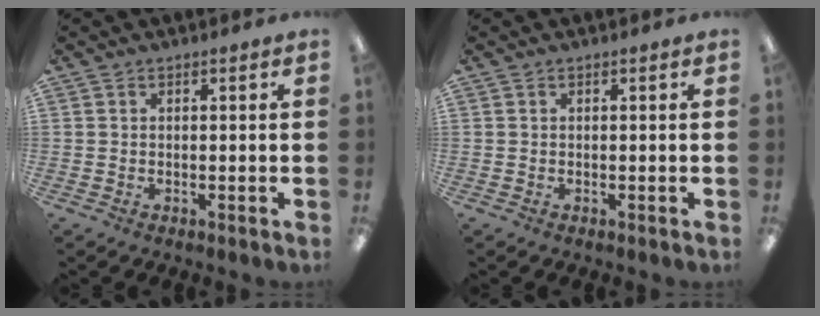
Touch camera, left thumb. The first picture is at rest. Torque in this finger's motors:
{"motor_torque": [0.00, 0.00, 0.00, 0.00, 0.00]}